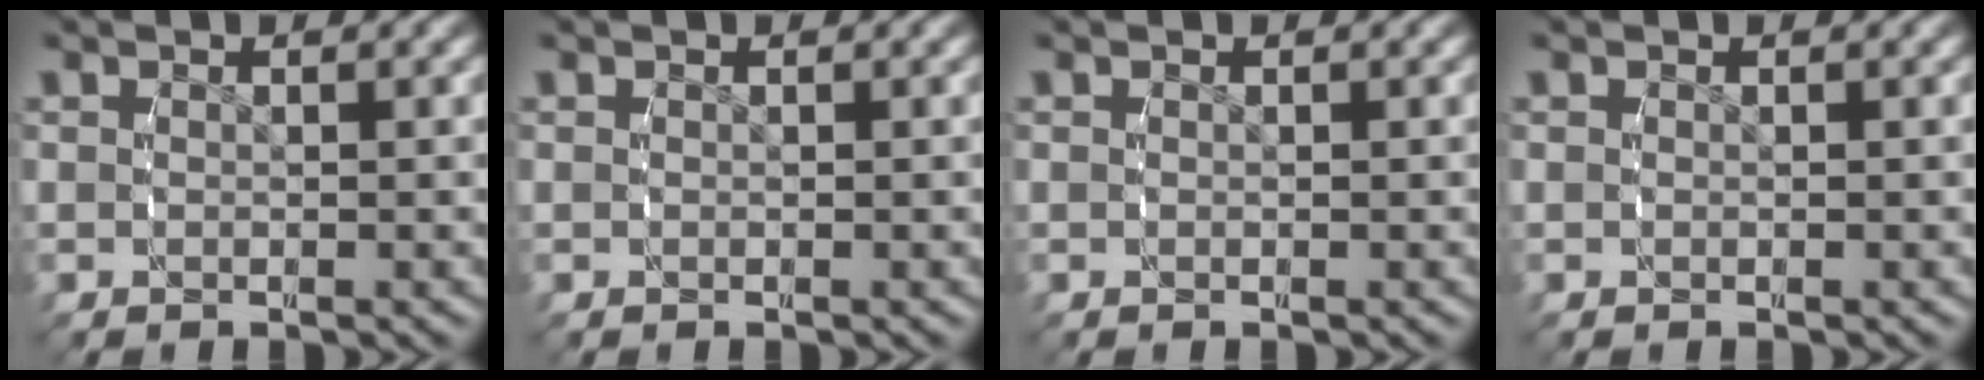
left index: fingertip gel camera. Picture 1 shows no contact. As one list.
[{"total": 0.0}, {"total": 0.0}, {"total": 0.0}]